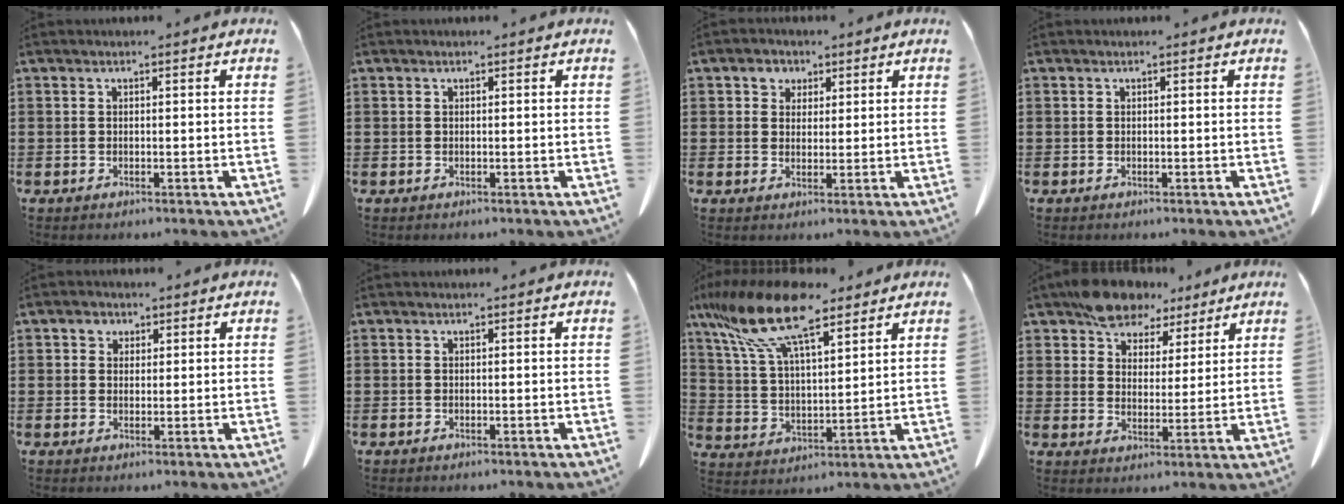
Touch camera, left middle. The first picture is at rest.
{"total": 0.0}
{"total": 2.6, "force": [1.4, 2.1, 0.7], "torque": [-0.025, 0.013, 0.023]}
{"total": 0.0}
{"total": 1.9, "force": [1.1, 1.5, 0.7], "torque": [-0.010, 0.005, 0.017]}
{"total": 0.0}
{"total": 14.5, "force": [10.6, 4.3, 9.0], "torque": [-0.218, -0.035, 0.184]}
{"total": 7.9, "force": [6.7, 3.8, 1.7], "torque": [-0.056, -0.012, 0.128]}